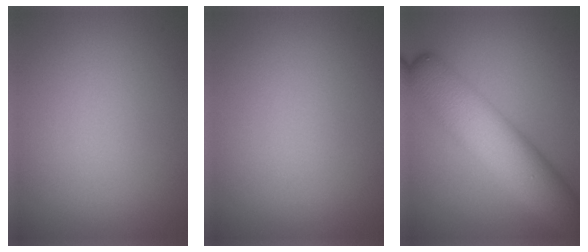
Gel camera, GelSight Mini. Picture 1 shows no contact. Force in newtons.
{"total": 0.0}
{"total": 8.7, "press": 8.7, "slide": 0.3}